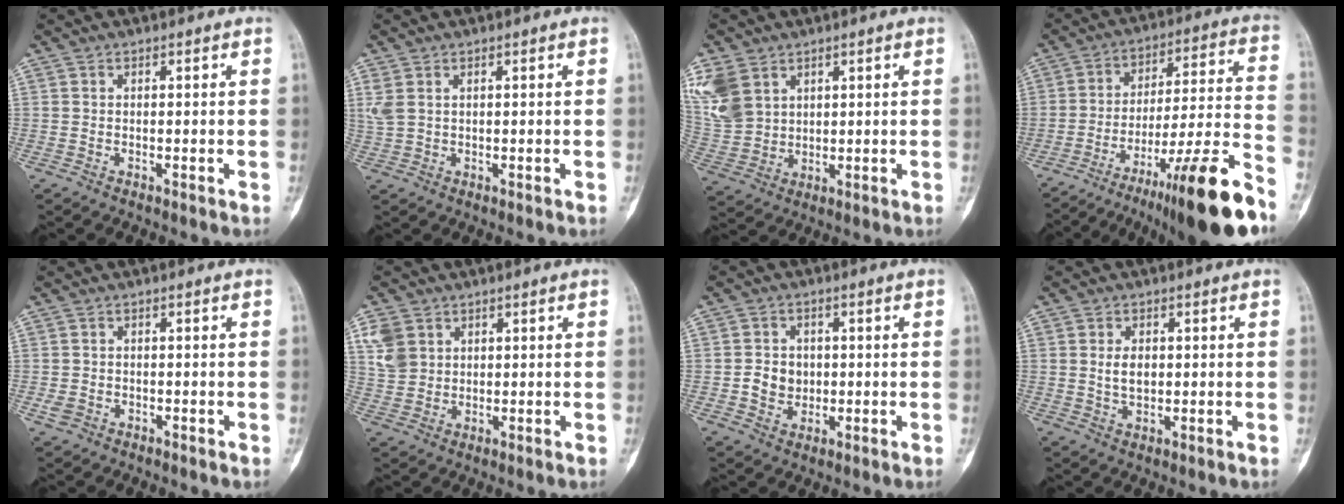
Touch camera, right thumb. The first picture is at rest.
{"total": 2.9, "force": [1.3, 1.6, 2.0], "torque": [-0.057, 0.006, 0.037]}
{"total": 10.9, "force": [5.2, 7.9, 5.5], "torque": [-0.118, -0.007, 0.124]}
{"total": 22.9, "force": [-15.2, 1.9, 17.1], "torque": [-0.226, 0.072, -0.236]}
{"total": 1.8, "force": [-0.7, 1.5, 0.8], "torque": [-0.016, 0.006, -0.009]}
{"total": 5.9, "force": [2.5, 4.6, 2.6], "torque": [-0.040, -0.003, 0.059]}
{"total": 5.1, "force": [-0.3, 4.5, 2.4], "torque": [-0.021, 0.005, -0.004]}
{"total": 3.8, "force": [0.5, 2.4, 2.9], "torque": [-0.046, -0.003, 0.014]}